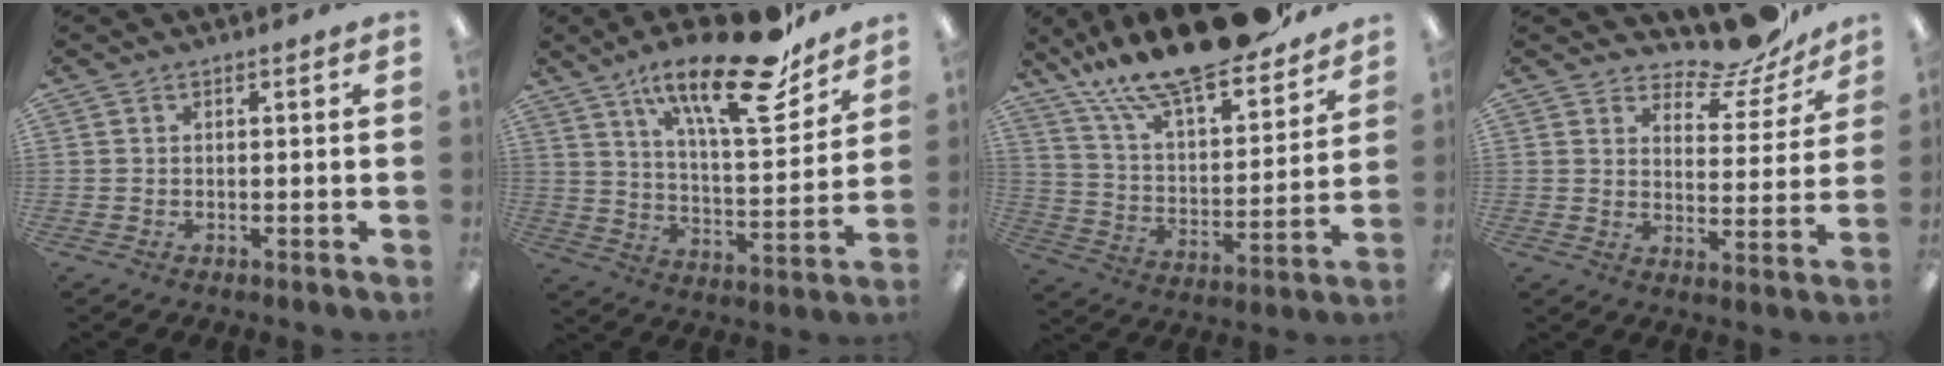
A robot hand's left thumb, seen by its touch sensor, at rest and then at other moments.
{"total": 24.2, "force": [16.0, 7.6, 16.4], "torque": [-0.248, -0.096, 0.259]}
{"total": 21.2, "force": [18.1, 4.7, 10.0], "torque": [-0.171, -0.126, 0.310]}
{"total": 11.1, "force": [10.2, 3.1, 3.2], "torque": [-0.033, -0.094, 0.178]}